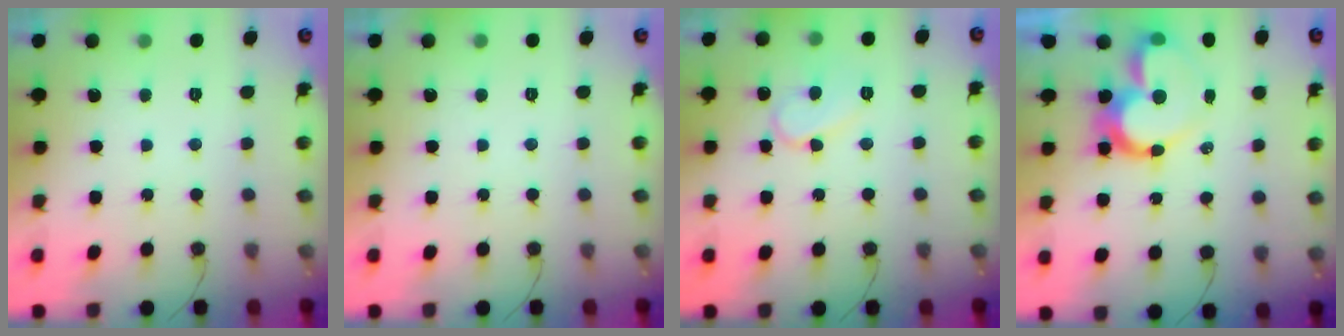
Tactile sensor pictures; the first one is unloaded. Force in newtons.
{"total": 2.0, "press": 2.0, "slide": 0.1}
{"total": 8.0, "press": 8.0, "slide": 0.8}
{"total": 12.0, "press": 11.9, "slide": 1.6}